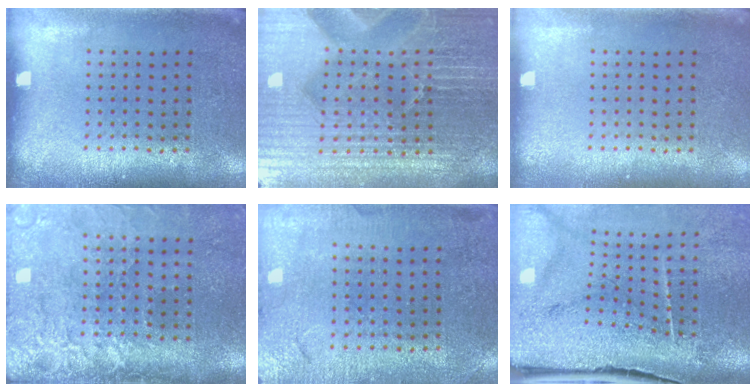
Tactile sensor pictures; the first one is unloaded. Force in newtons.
{"total": 6.7, "press": 5.9, "slide": 3.3}
{"total": 0.0}
{"total": 4.3, "press": 3.5, "slide": 2.5}
{"total": 0.7, "press": 0.7, "slide": 0.1}
{"total": 4.6, "press": 3.8, "slide": 2.7}